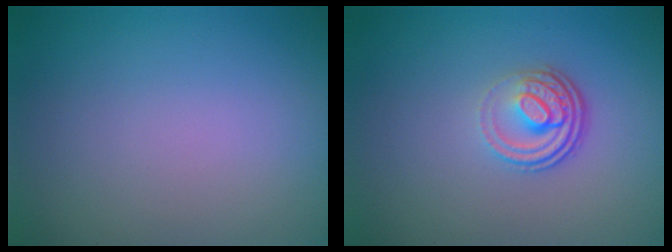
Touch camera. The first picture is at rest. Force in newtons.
{"total": 3.6, "press": 2.5, "slide": 2.7}